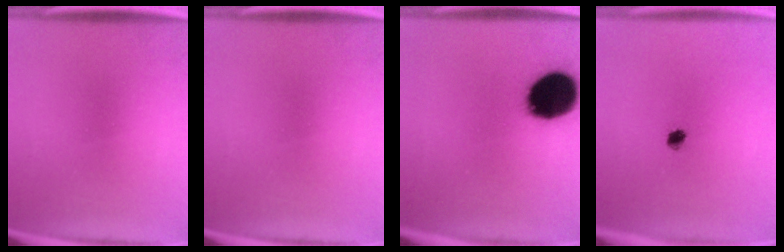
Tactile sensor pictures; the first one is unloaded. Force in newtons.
{"total": 0.0}
{"total": 19.1}
{"total": 2.1}